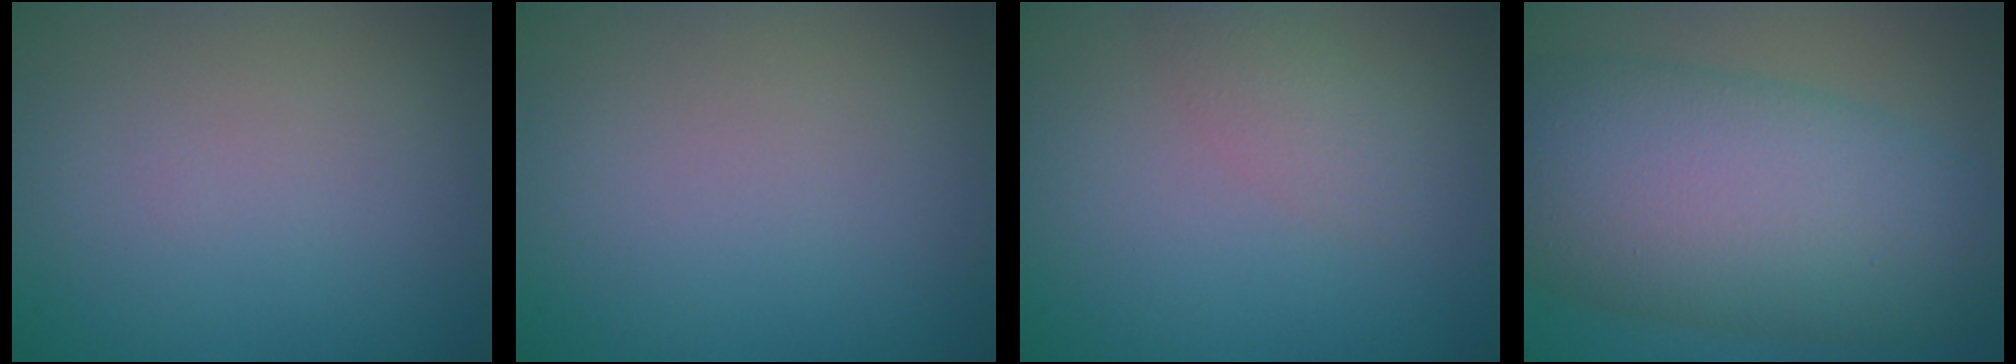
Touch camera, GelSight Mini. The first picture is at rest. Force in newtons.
{"total": 0.0}
{"total": 1.8, "press": 1.8, "slide": 0.1}
{"total": 13.0, "press": 13.0, "slide": 0.1}